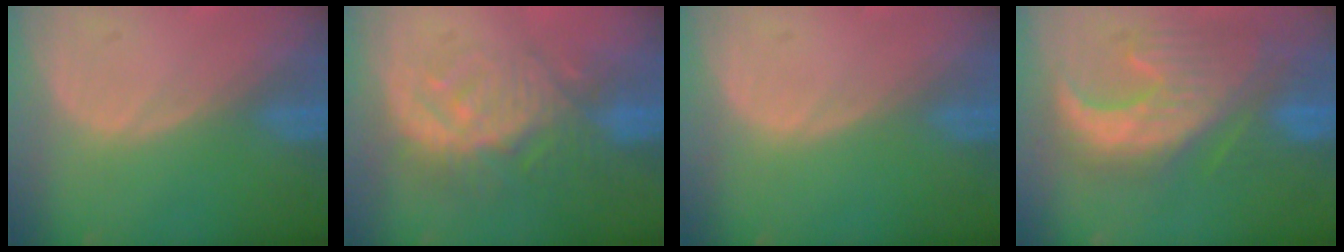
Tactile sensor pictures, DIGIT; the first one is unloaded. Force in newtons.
{"total": 9.2, "press": 8.3, "slide": 4.0}
{"total": 0.0}
{"total": 10.5, "press": 10.2, "slide": 2.5}